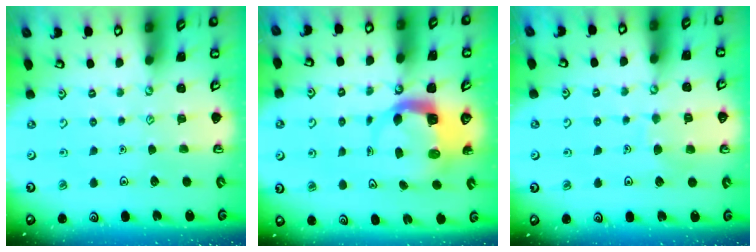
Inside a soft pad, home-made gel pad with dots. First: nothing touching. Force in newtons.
{"total": 6.2, "press": 6.2, "slide": 0.6}
{"total": 6.4, "press": 6.3, "slide": 0.7}